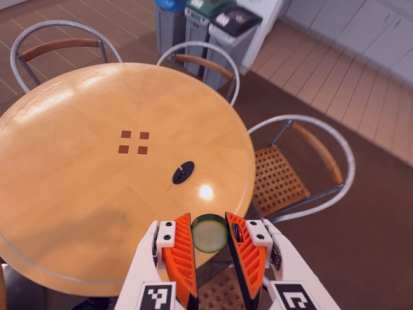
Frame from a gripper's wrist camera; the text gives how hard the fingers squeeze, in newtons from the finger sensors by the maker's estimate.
{"total": 7.1, "left": 7.0, "right": 7.2}